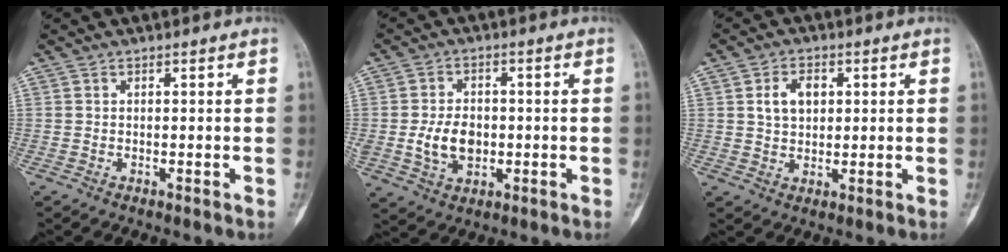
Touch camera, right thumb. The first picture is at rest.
{"total": 8.1, "force": [-0.7, 5.8, 5.6], "torque": [-0.085, -0.001, -0.007]}
{"total": 5.7, "force": [1.5, 4.0, 3.8], "torque": [-0.052, 0.000, 0.027]}